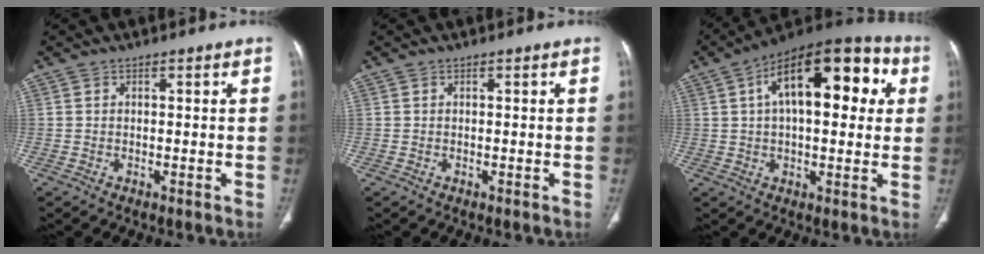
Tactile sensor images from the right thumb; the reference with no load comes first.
{"total": 0.0}
{"total": 21.3, "force": [5.7, 10.1, 17.9], "torque": [-0.241, 0.030, 0.077]}